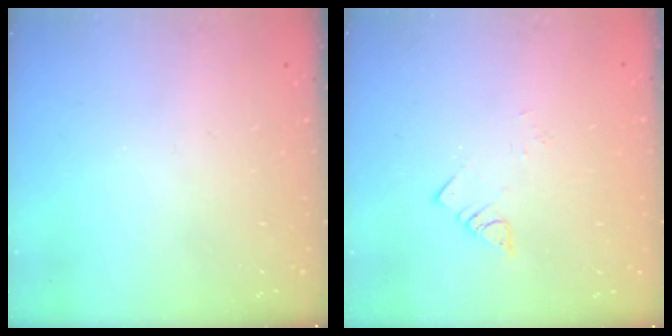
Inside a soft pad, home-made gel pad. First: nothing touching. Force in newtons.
{"total": 1.9, "press": 1.9, "slide": 0.1}